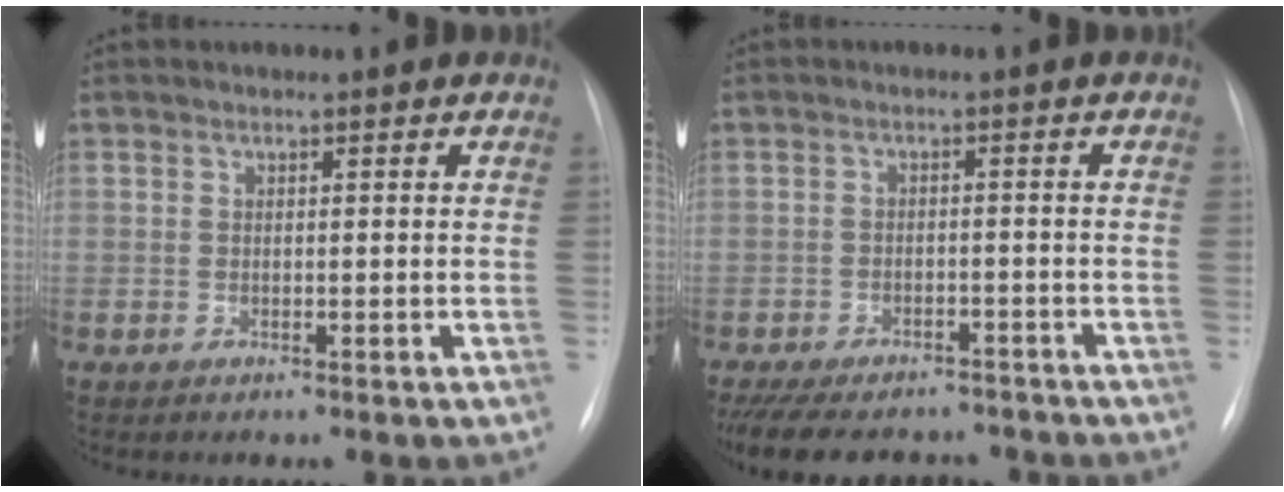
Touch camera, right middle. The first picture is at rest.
{"total": 15.9, "force": [-13.4, 6.2, 5.8], "torque": [-0.150, -0.006, -0.177]}